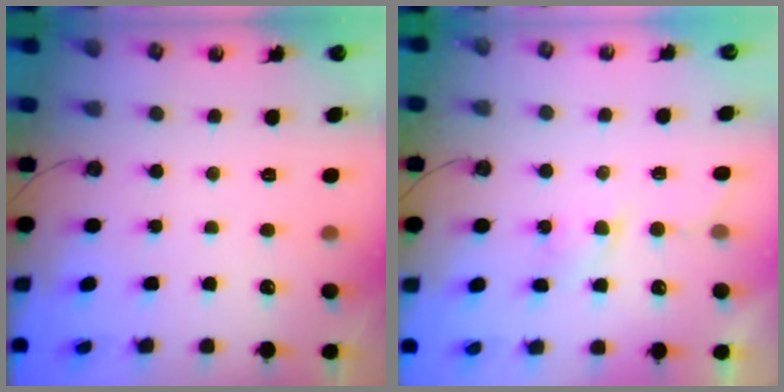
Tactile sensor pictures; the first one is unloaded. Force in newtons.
{"total": 4.1, "press": 4.0, "slide": 0.6}